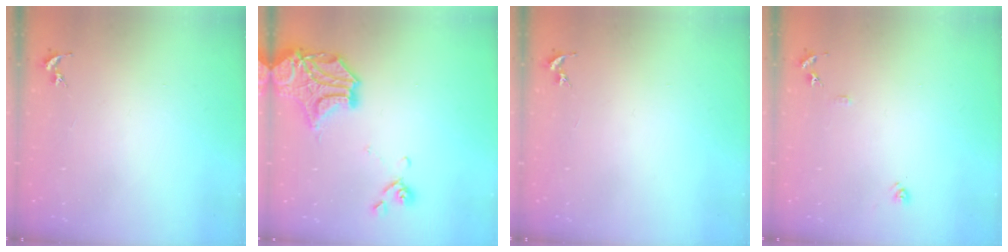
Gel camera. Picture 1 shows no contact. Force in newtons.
{"total": 15.9, "press": 15.6, "slide": 2.9}
{"total": 0.0}
{"total": 8.3, "press": 8.3, "slide": 0.7}